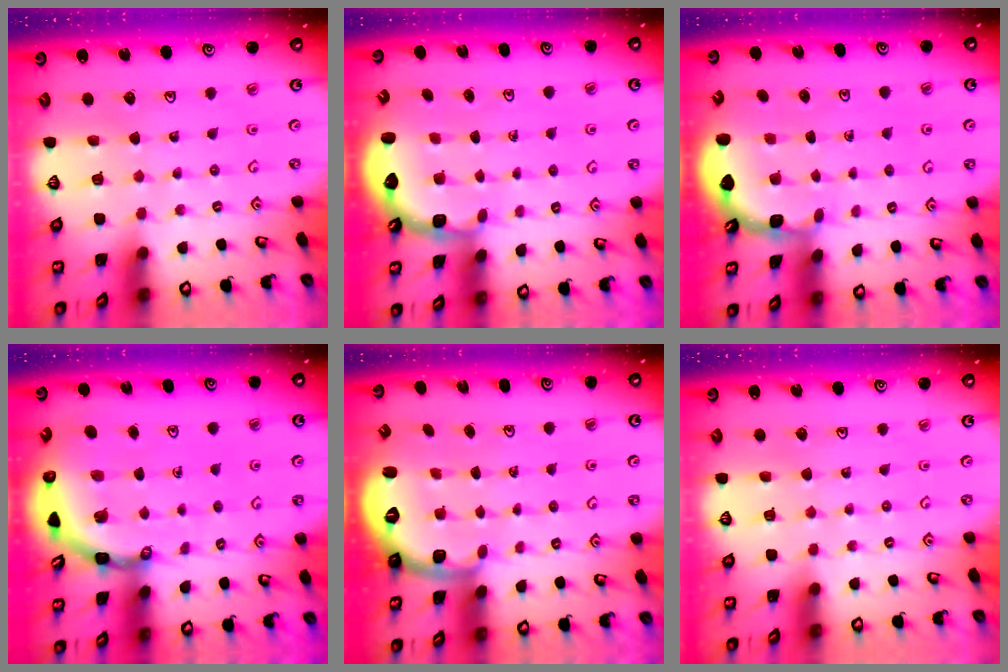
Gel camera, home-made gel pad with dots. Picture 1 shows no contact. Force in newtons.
{"total": 2.5, "press": 2.1, "slide": 1.3}
{"total": 2.1, "press": 2.1, "slide": 0.2}
{"total": 5.7, "press": 5.7, "slide": 0.5}
{"total": 2.5, "press": 1.9, "slide": 1.6}
{"total": 0.0}